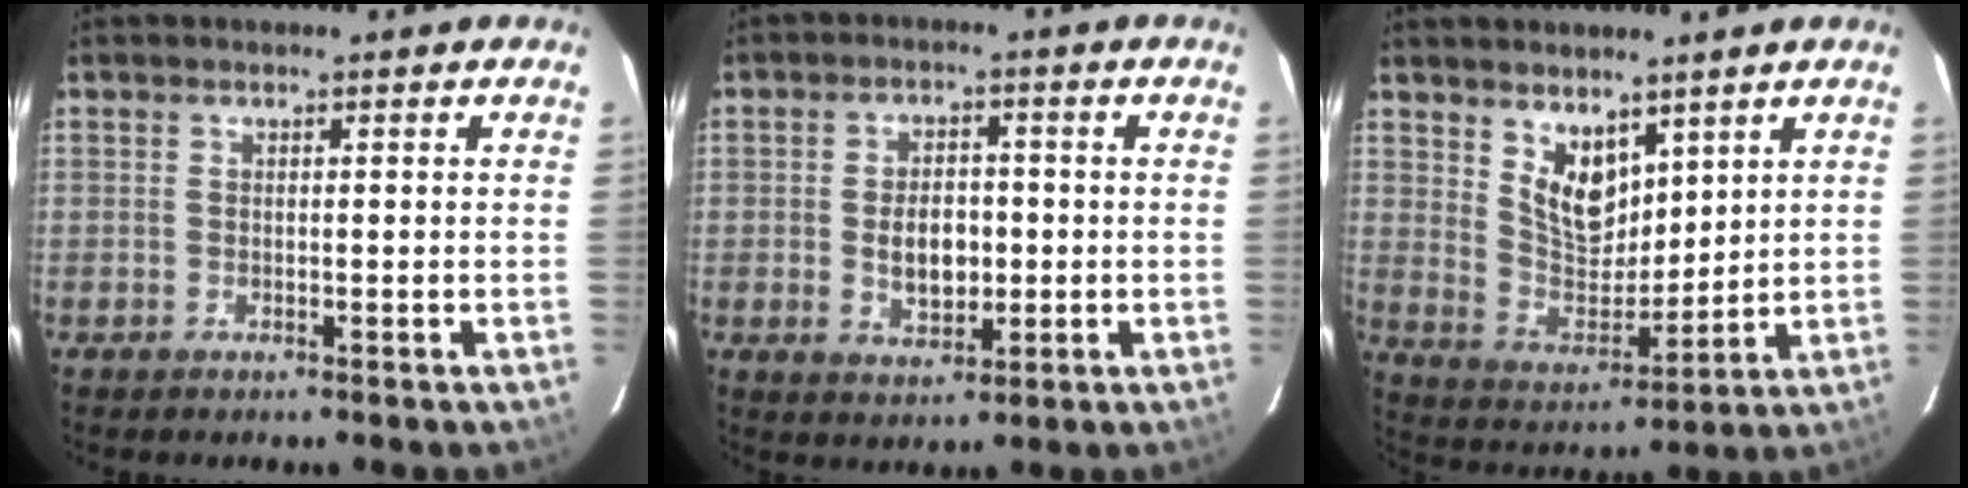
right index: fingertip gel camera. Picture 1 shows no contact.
{"total": 6.7, "force": [-0.7, 4.2, 5.2], "torque": [-0.096, 0.000, -0.004]}
{"total": 9.5, "force": [5.8, 5.5, 5.1], "torque": [-0.082, -0.004, 0.123]}